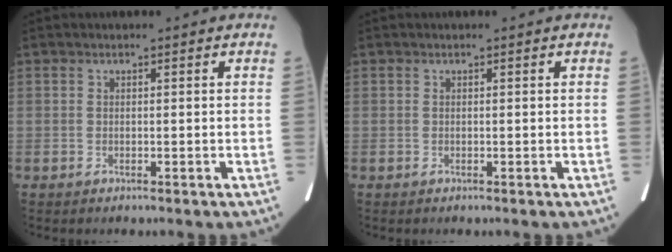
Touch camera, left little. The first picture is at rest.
{"total": 0.0}